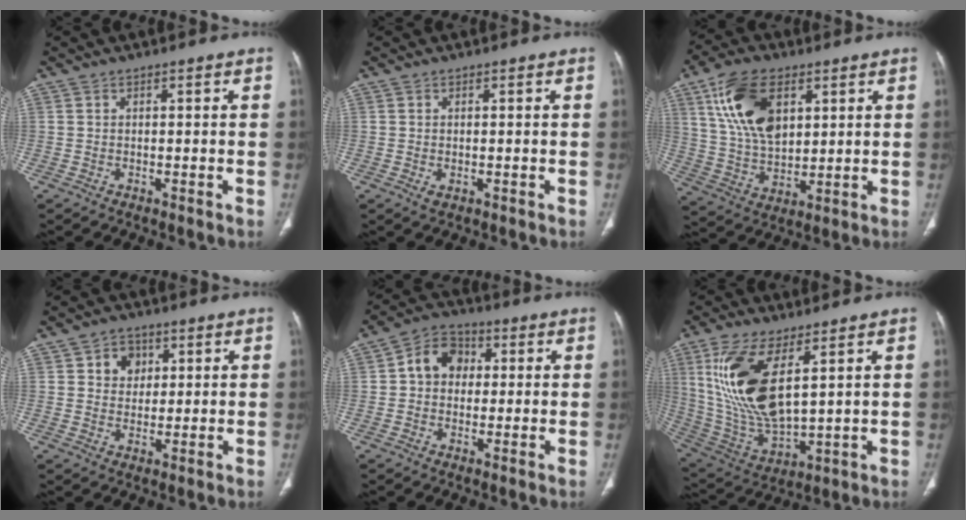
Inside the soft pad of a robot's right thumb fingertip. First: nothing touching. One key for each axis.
{"total": 1.3, "fx": -0.3, "fy": 0.7, "fz": 1.0, "tx": -0.023, "ty": -0.002, "tz": -0.001}
{"total": 15.4, "fx": 6.2, "fy": 8.8, "fz": 11.1, "tx": -0.193, "ty": -0.018, "tz": 0.125}
{"total": 5.0, "fx": 1.7, "fy": 4.2, "fz": 2.1, "tx": -0.006, "ty": -0.003, "tz": 0.026}
{"total": 8.1, "fx": 1.0, "fy": 6.6, "fz": 4.5, "tx": -0.050, "ty": 0.019, "tz": 0.006}
{"total": 18.1, "fx": 6.1, "fy": 7.5, "fz": 15.3, "tx": -0.310, "ty": -0.029, "tz": 0.134}